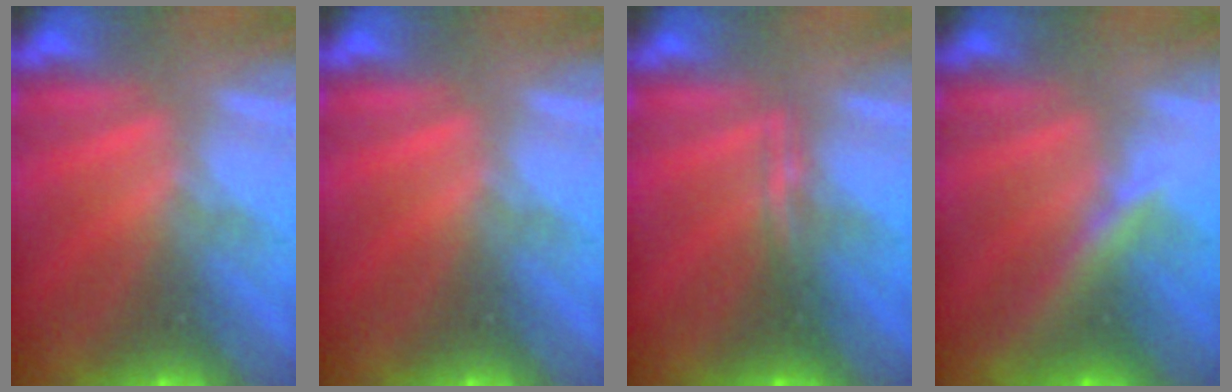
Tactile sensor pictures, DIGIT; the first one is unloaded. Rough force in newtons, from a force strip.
{"total": 0.0}
{"total": 2.2}
{"total": 2.9}